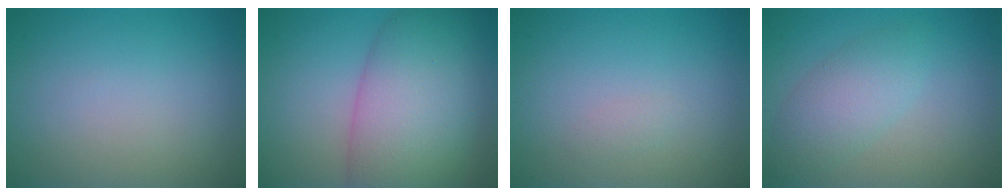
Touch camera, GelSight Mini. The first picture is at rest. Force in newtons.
{"total": 10.7, "press": 10.7, "slide": 0.6}
{"total": 0.6, "press": 0.6, "slide": 0.0}
{"total": 3.5, "press": 3.5, "slide": 0.1}